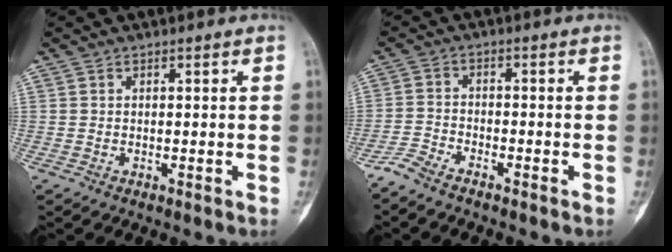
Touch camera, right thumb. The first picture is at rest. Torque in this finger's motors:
{"motor_torque": [1.16, 0.63, 1.03, -1.03, 0.29]}